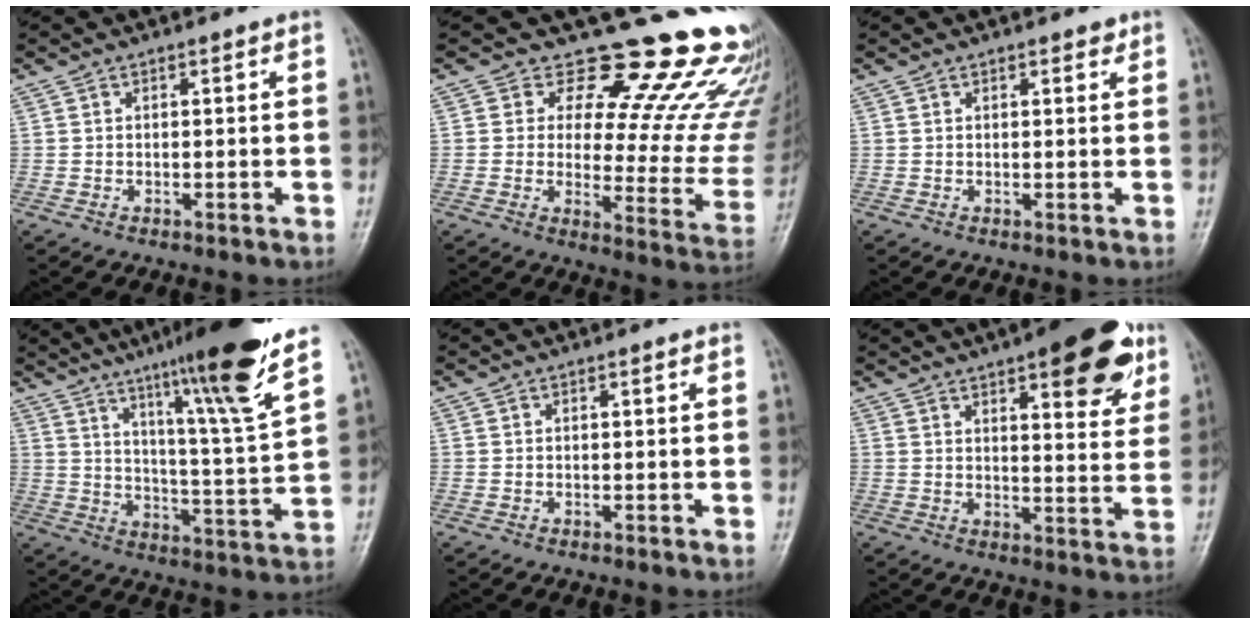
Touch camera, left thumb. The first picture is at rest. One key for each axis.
{"total": 23.4, "fx": 18.3, "fy": 9.1, "fz": 11.4, "tx": -0.100, "ty": -0.135, "tz": 0.214}
{"total": 1.5, "fx": 1.1, "fy": 0.7, "fz": 0.7, "tx": -0.002, "ty": -0.005, "tz": 0.013}
{"total": 18.0, "fx": 12.1, "fy": 0.0, "fz": 13.3, "tx": -0.192, "ty": -0.060, "tz": 0.184}
{"total": 0.0}
{"total": 15.7, "fx": 8.9, "fy": 5.4, "fz": 11.8, "tx": -0.115, "ty": -0.034, "tz": 0.115}